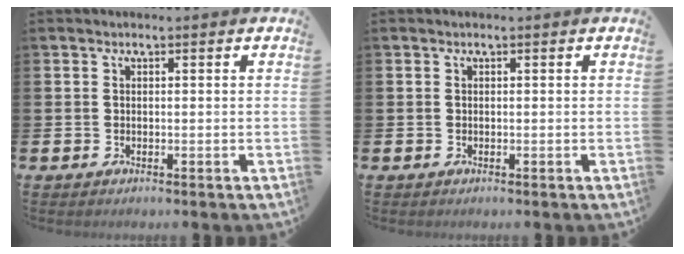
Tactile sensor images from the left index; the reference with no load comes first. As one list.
[{"total": 0.0}]